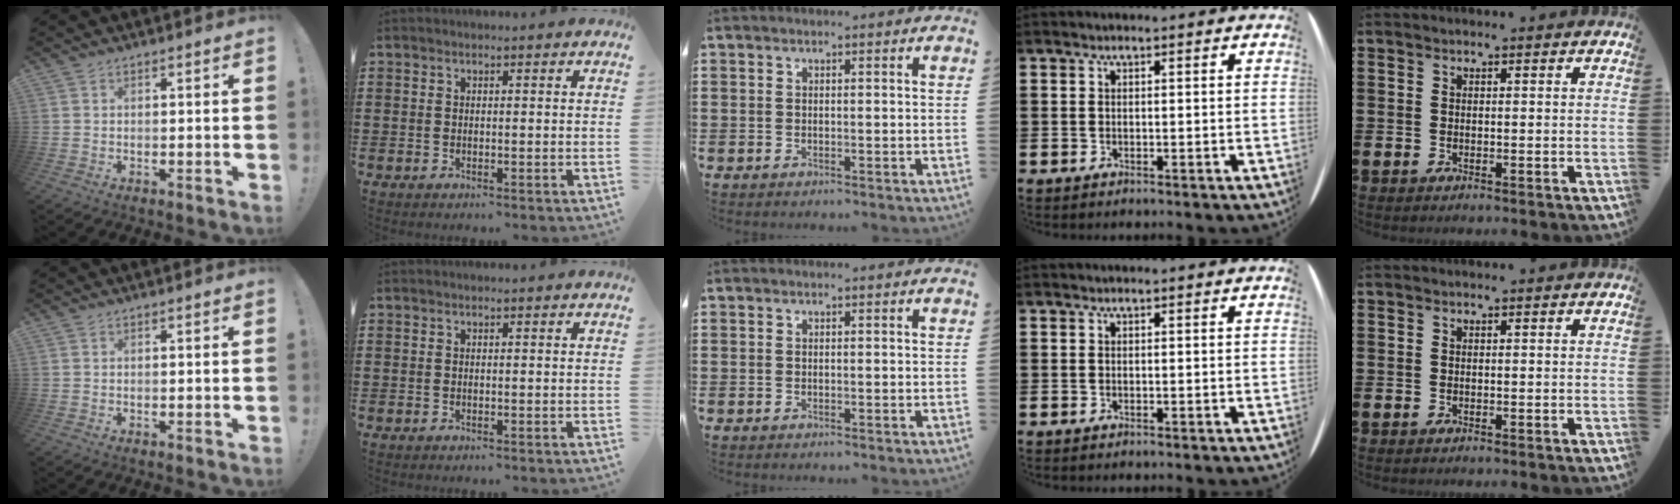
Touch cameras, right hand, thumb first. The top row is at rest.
{}